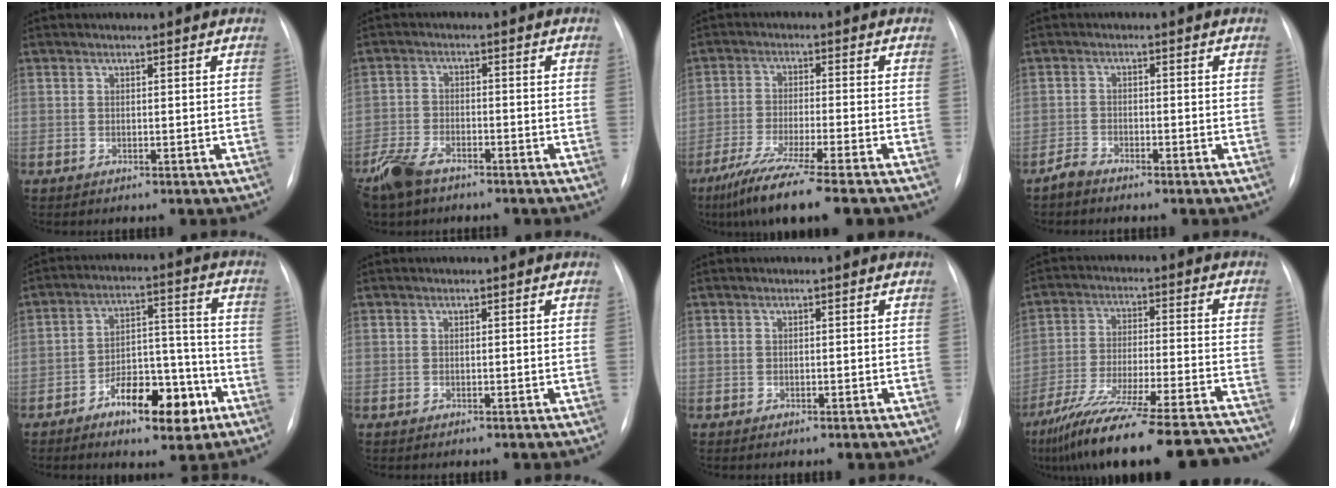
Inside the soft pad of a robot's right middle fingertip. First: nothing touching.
{"total": 6.8, "force": [-5.1, 2.9, 3.3], "torque": [-0.079, -0.011, -0.097]}
{"total": 10.9, "force": [-8.1, -0.7, 7.2], "torque": [-0.127, -0.037, -0.133]}
{"total": 2.0, "force": [-1.9, 0.4, 0.5], "torque": [-0.019, -0.004, -0.036]}
{"total": 11.5, "force": [-6.2, 4.8, 8.5], "torque": [-0.132, 0.026, -0.089]}
{"total": 0.0}
{"total": 0.0}
{"total": 26.1, "force": [-22.9, 2.2, 12.3], "torque": [-0.161, -0.031, -0.335]}